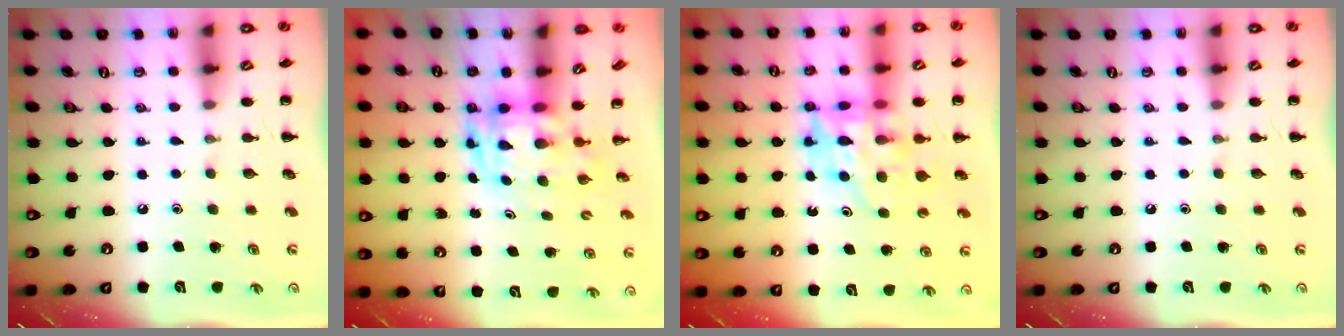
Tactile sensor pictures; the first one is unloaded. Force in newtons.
{"total": 3.1, "press": 3.1, "slide": 0.7}
{"total": 12.2, "press": 11.6, "slide": 3.7}
{"total": 0.0}